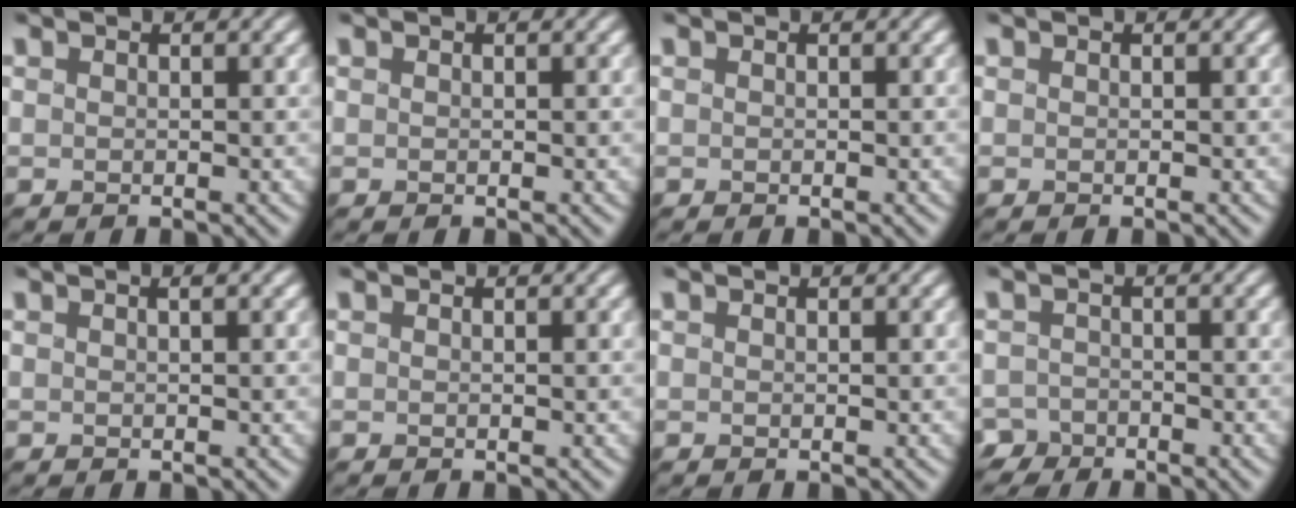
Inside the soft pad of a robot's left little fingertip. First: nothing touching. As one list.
[{"total": 0.0}, {"total": 0.0}, {"total": 0.0}, {"total": 0.6, "force": [0.2, 0.0, 0.6], "torque": [-0.012, 0.003, 0.002]}, {"total": 0.0}, {"total": 0.0}, {"total": 2.3, "force": [-2.0, 1.2, 0.0], "torque": [0.011, 0.001, -0.045]}]